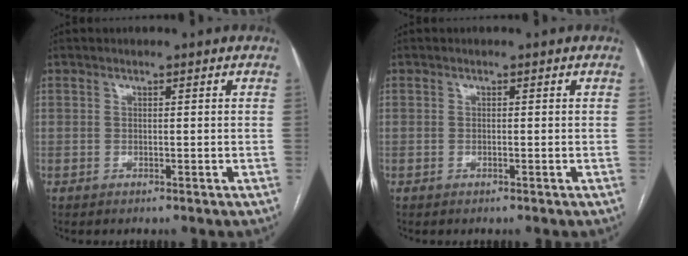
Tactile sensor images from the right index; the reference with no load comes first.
{"total": 0.0}